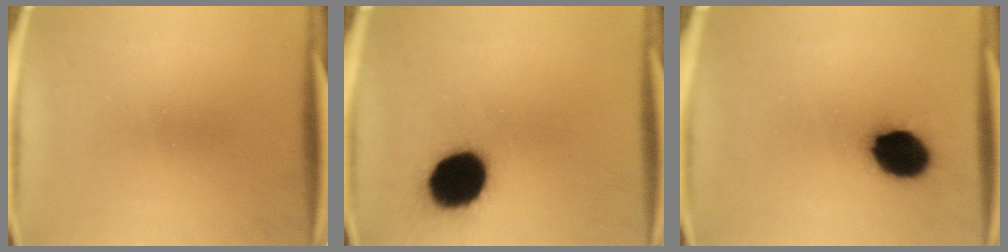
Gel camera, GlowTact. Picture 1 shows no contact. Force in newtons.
{"total": 17.7}
{"total": 12.6}